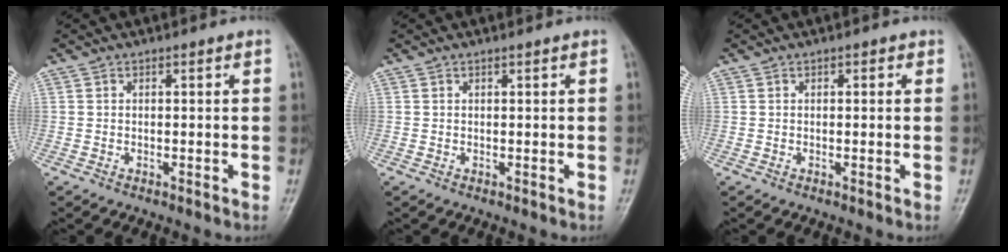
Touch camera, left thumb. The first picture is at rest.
{"total": 0.0}
{"total": 0.8, "force": [0.3, 0.6, 0.5], "torque": [0.000, 0.003, -0.002]}